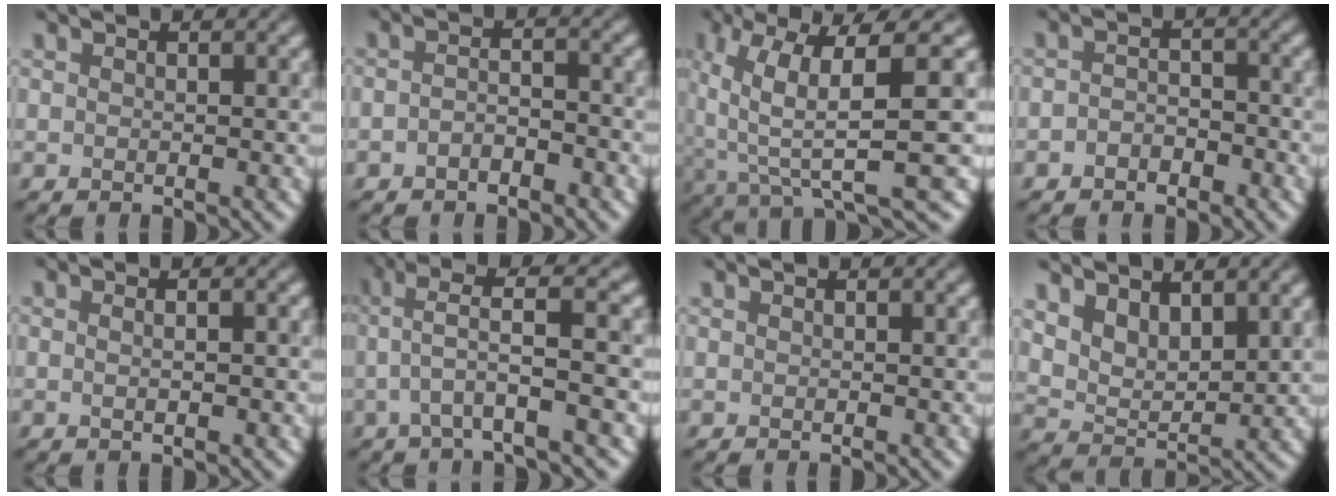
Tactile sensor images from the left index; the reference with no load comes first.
{"total": 1.7, "force": [-1.5, 0.6, 0.6], "torque": [-0.015, 0.002, -0.024]}
{"total": 8.9, "force": [0.9, 1.8, 8.7], "torque": [-0.150, 0.002, 0.028]}
{"total": 1.7, "force": [-1.5, 0.9, 0.2], "torque": [-0.005, 0.002, -0.024]}
{"total": 3.0, "force": [0.9, 1.8, 2.3], "torque": [0.000, 0.025, -0.022]}
{"total": 4.0, "force": [0.0, 0.1, 4.0], "torque": [-0.080, 0.009, 0.006]}
{"total": 0.0}
{"total": 3.6, "force": [2.5, 1.8, 2.0], "torque": [-0.047, -0.009, 0.058]}